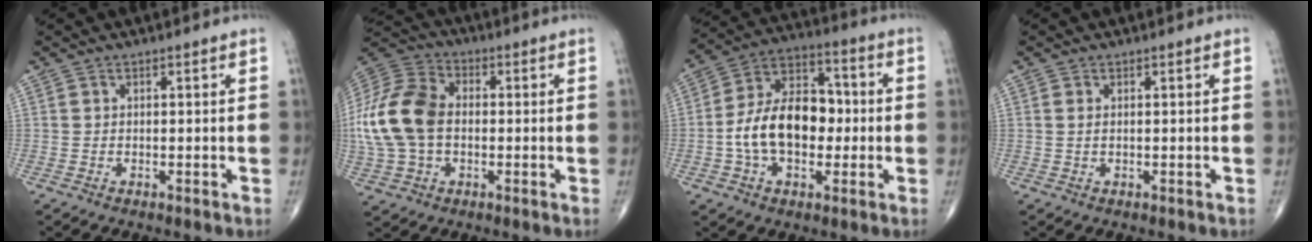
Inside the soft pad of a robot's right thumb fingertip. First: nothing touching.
{"total": 18.1, "force": [-0.5, 12.3, 13.2], "torque": [-0.288, 0.022, -0.011]}
{"total": 15.9, "force": [-1.5, 10.0, 12.3], "torque": [-0.196, 0.038, -0.031]}
{"total": 0.7, "force": [0.2, 0.3, 0.6], "torque": [-0.016, 0.003, 0.006]}